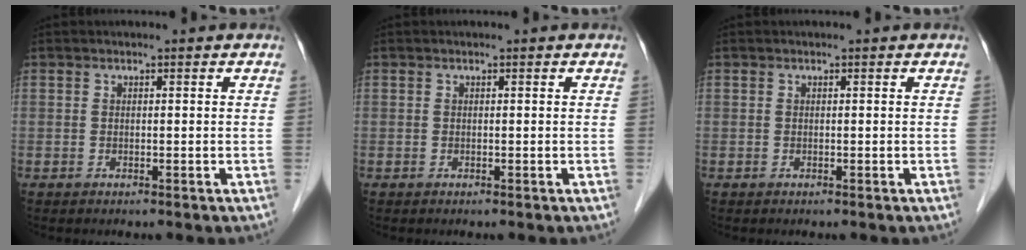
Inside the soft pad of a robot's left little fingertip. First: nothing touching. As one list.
[{"total": 0.0}, {"total": 0.0}]